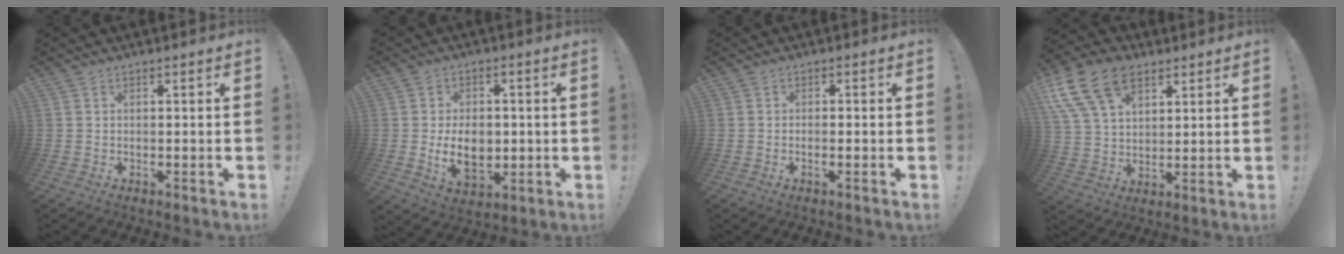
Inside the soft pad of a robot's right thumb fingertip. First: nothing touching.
{"total": 10.6, "force": [-1.0, 7.4, 7.4], "torque": [-0.112, -0.006, -0.017]}
{"total": 1.5, "force": [-0.6, 0.1, 1.4], "torque": [-0.023, 0.000, -0.011]}
{"total": 16.4, "force": [8.7, 10.3, 9.4], "torque": [-0.180, -0.038, 0.161]}